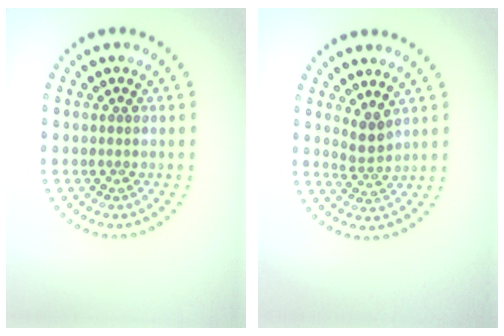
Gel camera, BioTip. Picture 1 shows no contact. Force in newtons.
{"total": 2.0, "press": 1.5, "slide": 1.3}